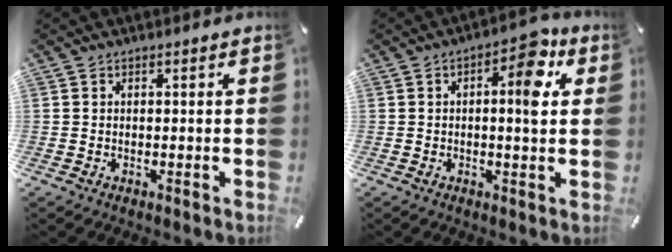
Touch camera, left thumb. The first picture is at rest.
{"total": 8.1, "force": [2.2, 3.1, 7.2], "torque": [-0.076, -0.016, 0.023]}